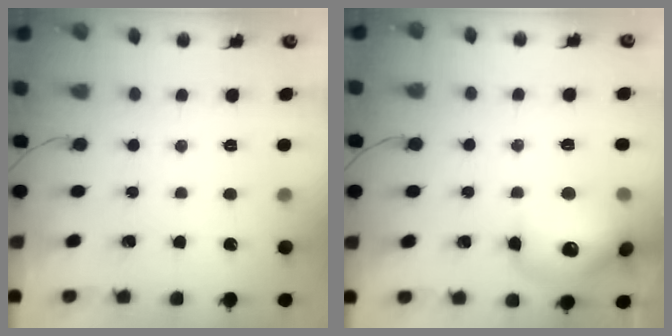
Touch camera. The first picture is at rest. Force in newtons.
{"total": 15.8, "press": 15.7, "slide": 1.8}